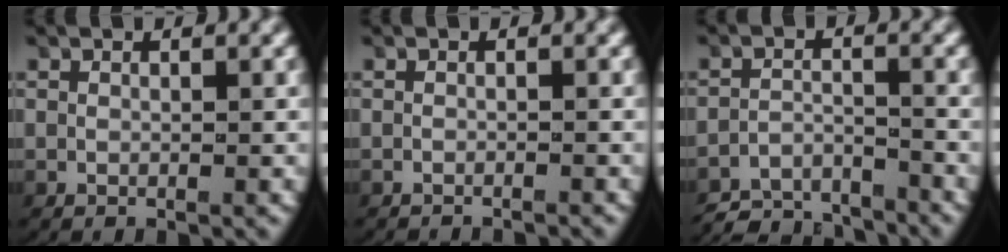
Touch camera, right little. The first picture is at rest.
{"total": 1.8, "force": [-1.8, 0.0, 0.0], "torque": [-0.003, -0.007, -0.025]}
{"total": 5.4, "force": [-4.9, 1.8, 1.2], "torque": [-0.013, -0.017, -0.084]}